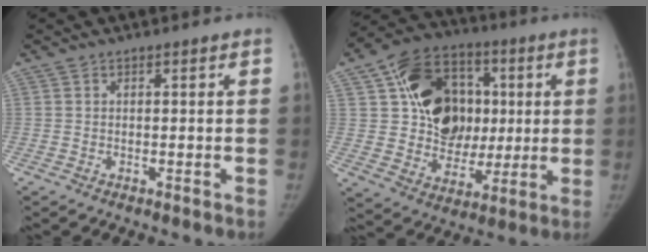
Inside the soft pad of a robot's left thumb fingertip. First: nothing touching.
{"total": 21.0, "force": [4.1, 16.4, 12.4], "torque": [-0.158, 0.009, 0.078]}